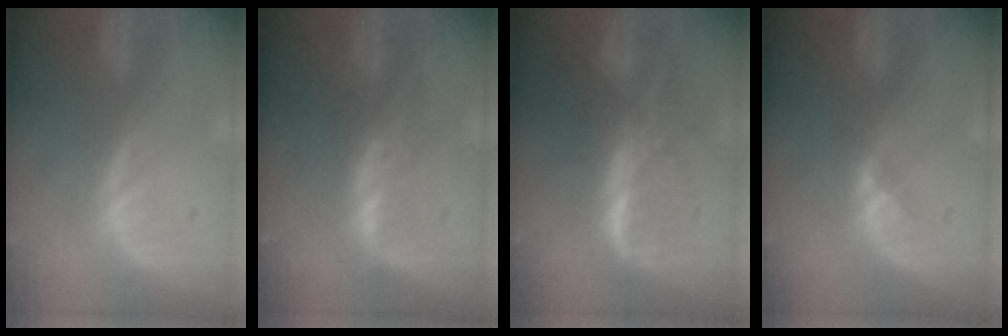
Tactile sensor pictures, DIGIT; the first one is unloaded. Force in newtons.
{"total": 2.9, "press": 2.9, "slide": 0.2}
{"total": 7.3, "press": 6.6, "slide": 3.1}
{"total": 1.3, "press": 0.9, "slide": 0.9}